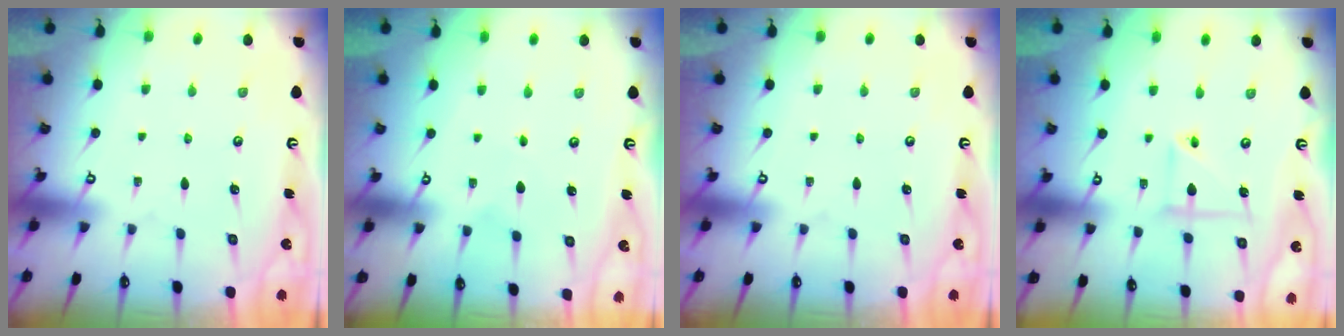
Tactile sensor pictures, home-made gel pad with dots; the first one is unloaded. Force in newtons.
{"total": 3.0, "press": 3.0, "slide": 0.2}
{"total": 0.0}
{"total": 5.7, "press": 5.7, "slide": 0.5}